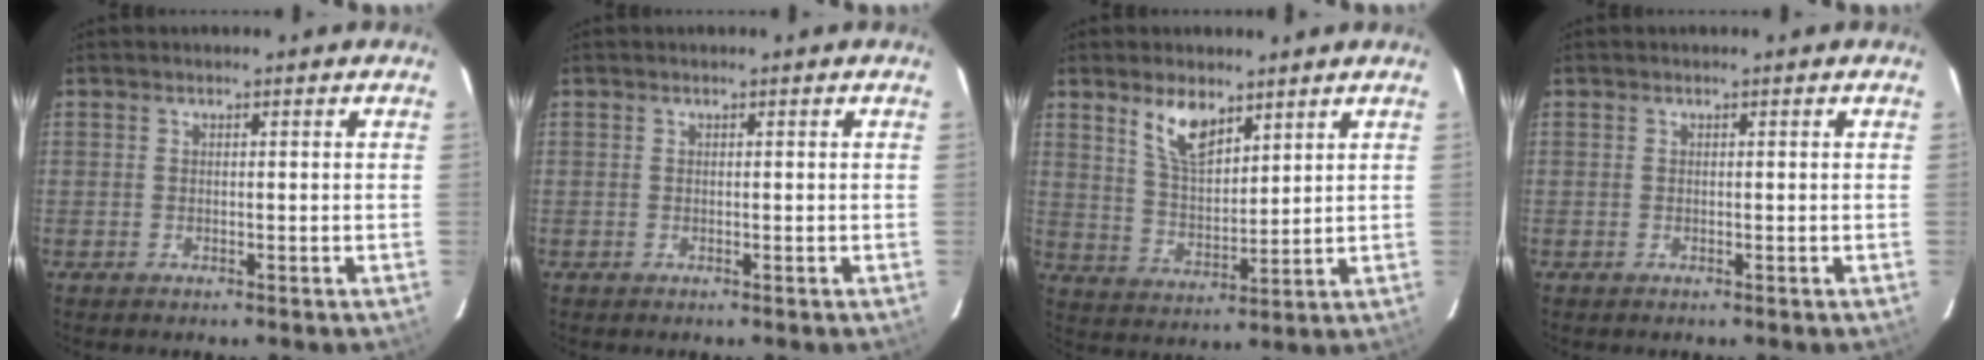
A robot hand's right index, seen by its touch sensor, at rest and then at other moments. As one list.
[{"total": 0.0}, {"total": 8.1, "force": [5.3, 3.4, 5.1], "torque": [-0.094, 0.004, 0.108]}, {"total": 0.0}]